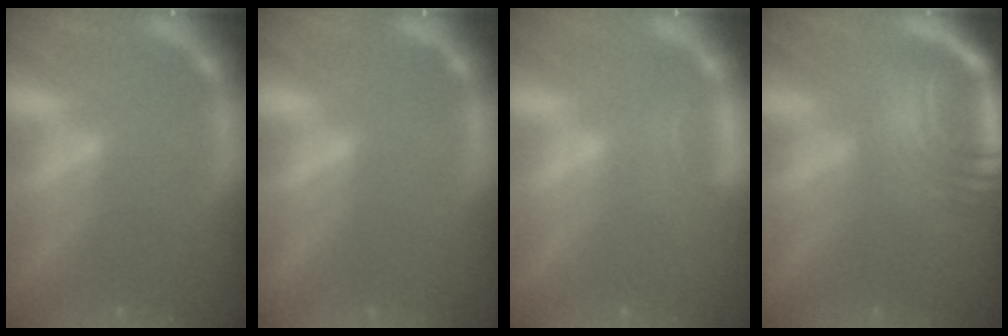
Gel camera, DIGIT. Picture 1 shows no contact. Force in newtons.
{"total": 0.0}
{"total": 1.4}
{"total": 9.0}